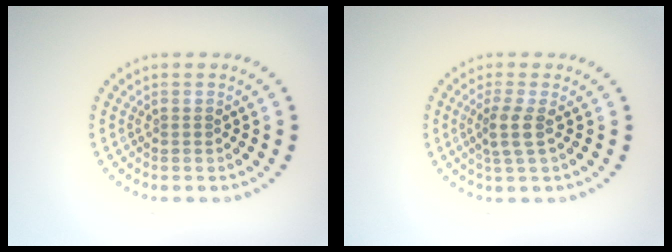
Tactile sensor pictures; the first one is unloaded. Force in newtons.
{"total": 2.0, "press": 1.6, "slide": 1.2}